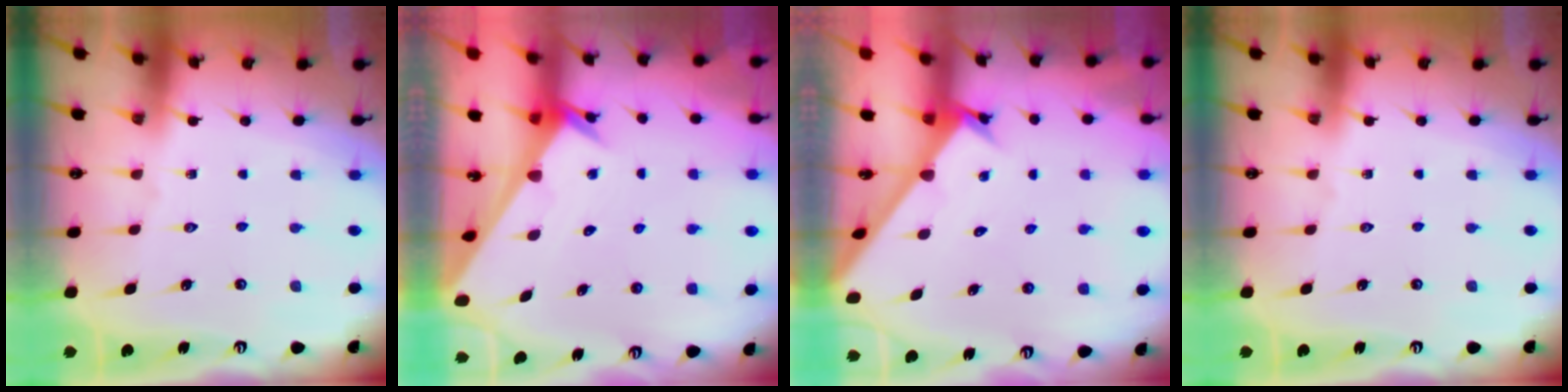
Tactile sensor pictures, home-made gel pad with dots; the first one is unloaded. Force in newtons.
{"total": 3.4, "press": 3.4, "slide": 0.3}
{"total": 2.4, "press": 2.4, "slide": 0.1}
{"total": 0.0}